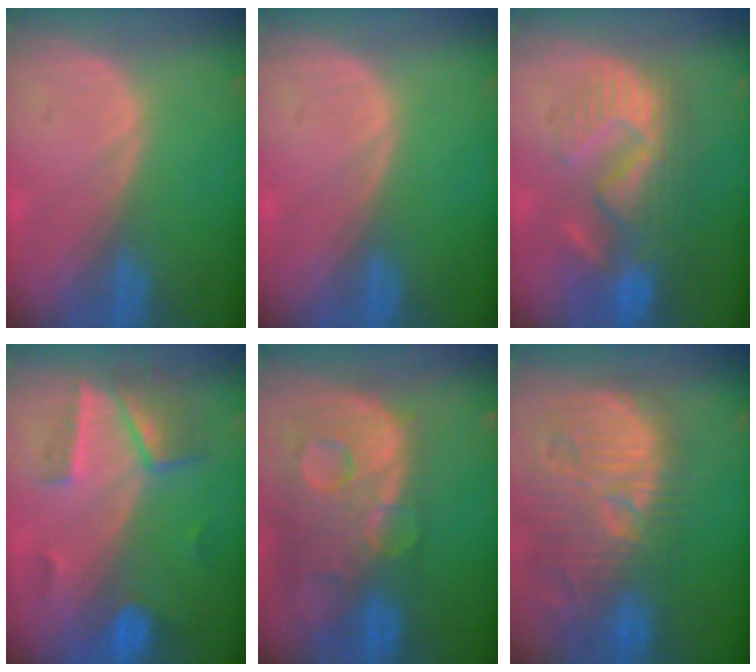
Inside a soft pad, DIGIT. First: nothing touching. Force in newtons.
{"total": 0.0}
{"total": 11.0, "press": 9.6, "slide": 5.2}
{"total": 7.2, "press": 6.4, "slide": 3.4}
{"total": 13.8, "press": 11.3, "slide": 8.0}
{"total": 14.0, "press": 12.8, "slide": 5.8}